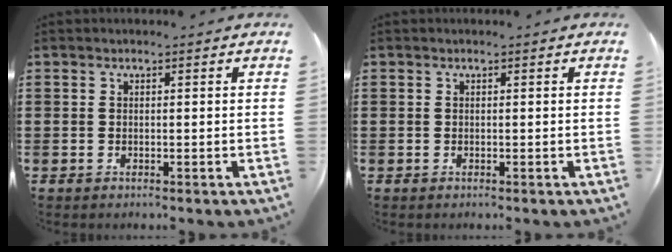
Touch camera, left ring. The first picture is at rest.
{"total": 0.0}